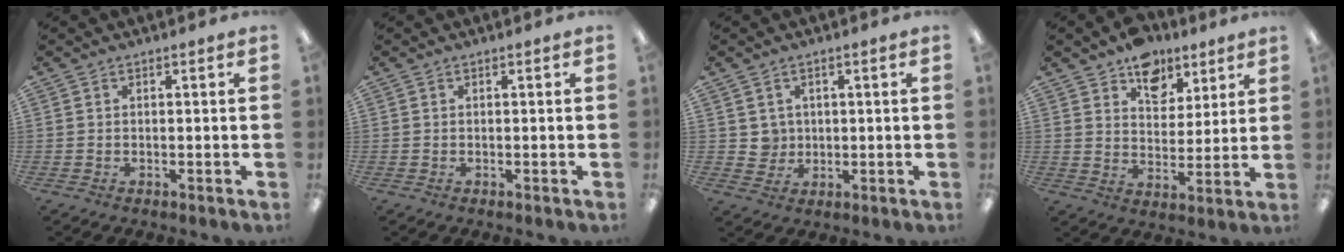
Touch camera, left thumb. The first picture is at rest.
{"total": 0.0}
{"total": 3.5, "force": [1.3, 3.3, -0.1], "torque": [-0.002, 0.001, 0.022]}
{"total": 10.4, "force": [7.5, 6.6, 2.8], "torque": [-0.027, -0.050, 0.138]}